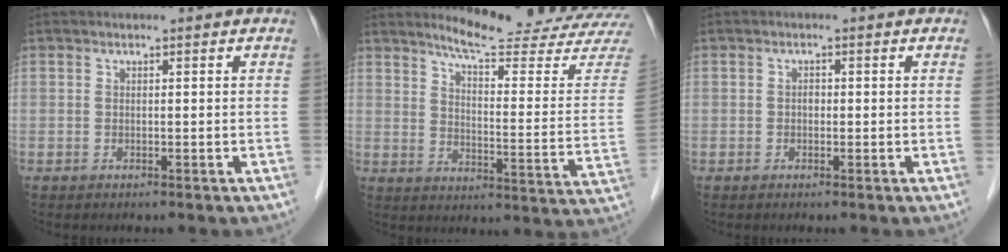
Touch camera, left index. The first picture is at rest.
{"total": 19.1, "force": [18.1, -0.4, 6.0], "torque": [-0.092, -0.116, 0.219]}
{"total": 0.7, "force": [-0.1, 0.5, 0.5], "torque": [-0.006, 0.003, -0.004]}